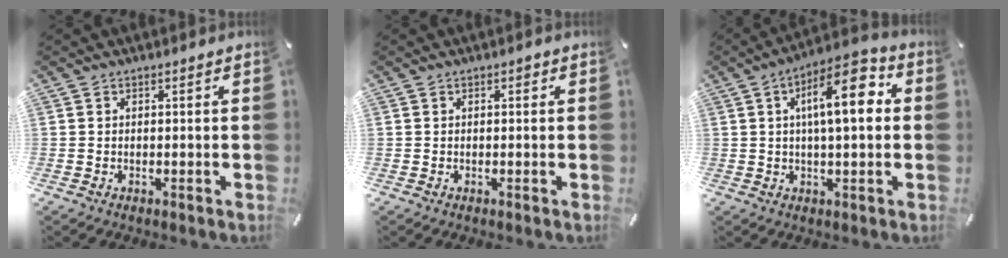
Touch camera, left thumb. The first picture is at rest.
{"total": 0.7, "force": [0.1, 0.5, 0.4], "torque": [-0.009, 0.004, 0.001]}
{"total": 13.1, "force": [3.0, 4.8, 11.8], "torque": [-0.171, -0.002, 0.042]}